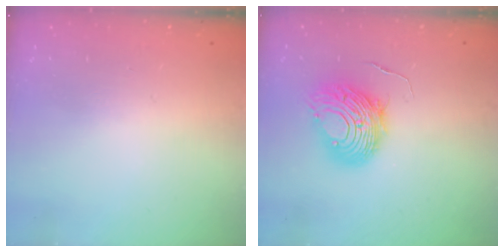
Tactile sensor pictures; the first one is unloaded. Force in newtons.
{"total": 11.4, "press": 11.3, "slide": 0.8}